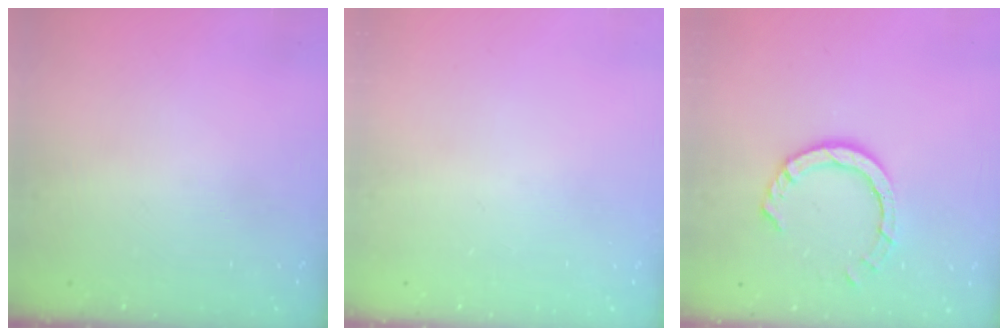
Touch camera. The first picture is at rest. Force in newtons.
{"total": 0.0}
{"total": 8.0, "press": 7.9, "slide": 0.9}